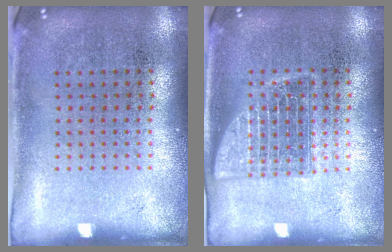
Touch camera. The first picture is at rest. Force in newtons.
{"total": 1.8, "press": 1.7, "slide": 0.3}